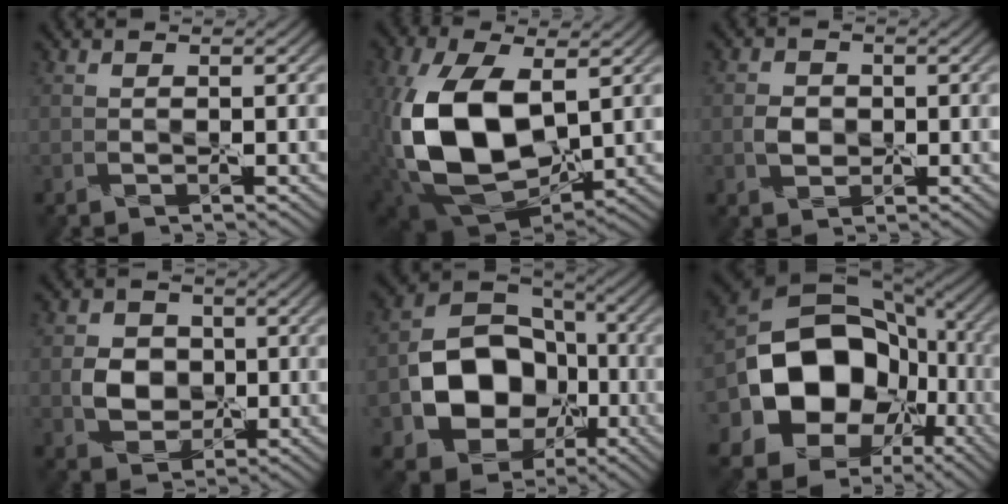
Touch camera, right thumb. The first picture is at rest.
{"total": 12.3, "force": [0.3, 7.6, 9.7], "torque": [-0.234, -0.006, 0.015]}
{"total": 1.4, "force": [0.0, 1.3, 0.4], "torque": [-0.002, 0.005, -0.006]}
{"total": 3.4, "force": [0.2, 3.2, 1.1], "torque": [-0.020, 0.006, -0.006]}
{"total": 12.7, "force": [-3.3, 10.1, 7.0], "torque": [-0.127, -0.027, -0.063]}
{"total": 15.0, "force": [-2.4, 12.1, 8.5], "torque": [-0.163, -0.017, -0.037]}